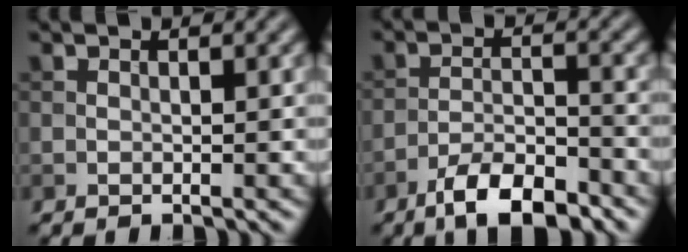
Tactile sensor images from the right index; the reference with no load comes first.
{"total": 6.3, "force": [-4.6, 1.8, 3.9], "torque": [-0.063, 0.002, -0.081]}